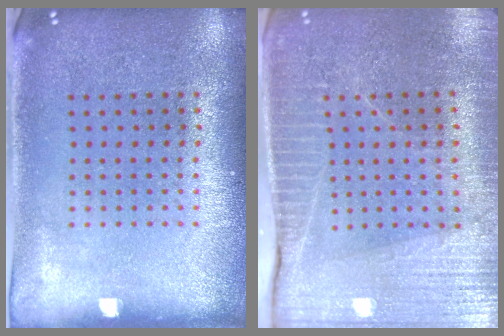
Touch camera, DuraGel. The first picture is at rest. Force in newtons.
{"total": 3.6, "press": 3.5, "slide": 0.4}